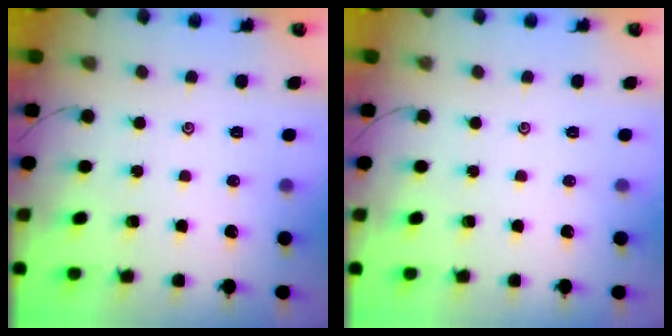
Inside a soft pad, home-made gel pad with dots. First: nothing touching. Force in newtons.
{"total": 0.0}